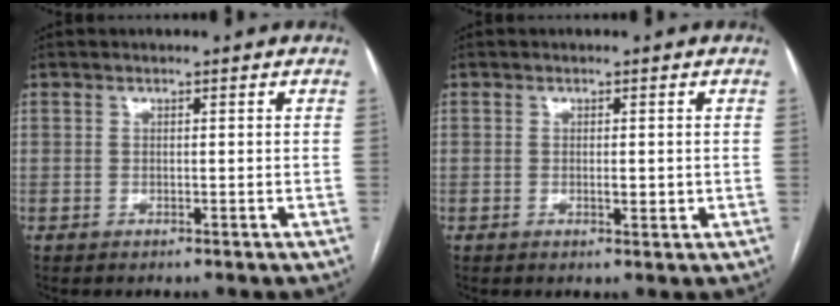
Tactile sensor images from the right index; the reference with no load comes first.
{"total": 1.7, "force": [-0.1, 0.6, 1.6], "torque": [-0.025, -0.003, 0.002]}